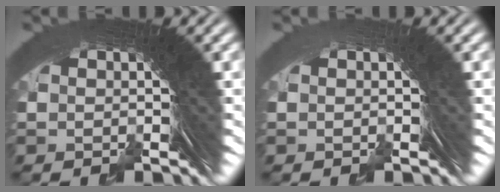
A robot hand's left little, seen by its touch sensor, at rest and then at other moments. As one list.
[{"total": 1.0, "force": [-0.6, -0.6, -0.6], "torque": [0.017, 0.008, -0.012]}]